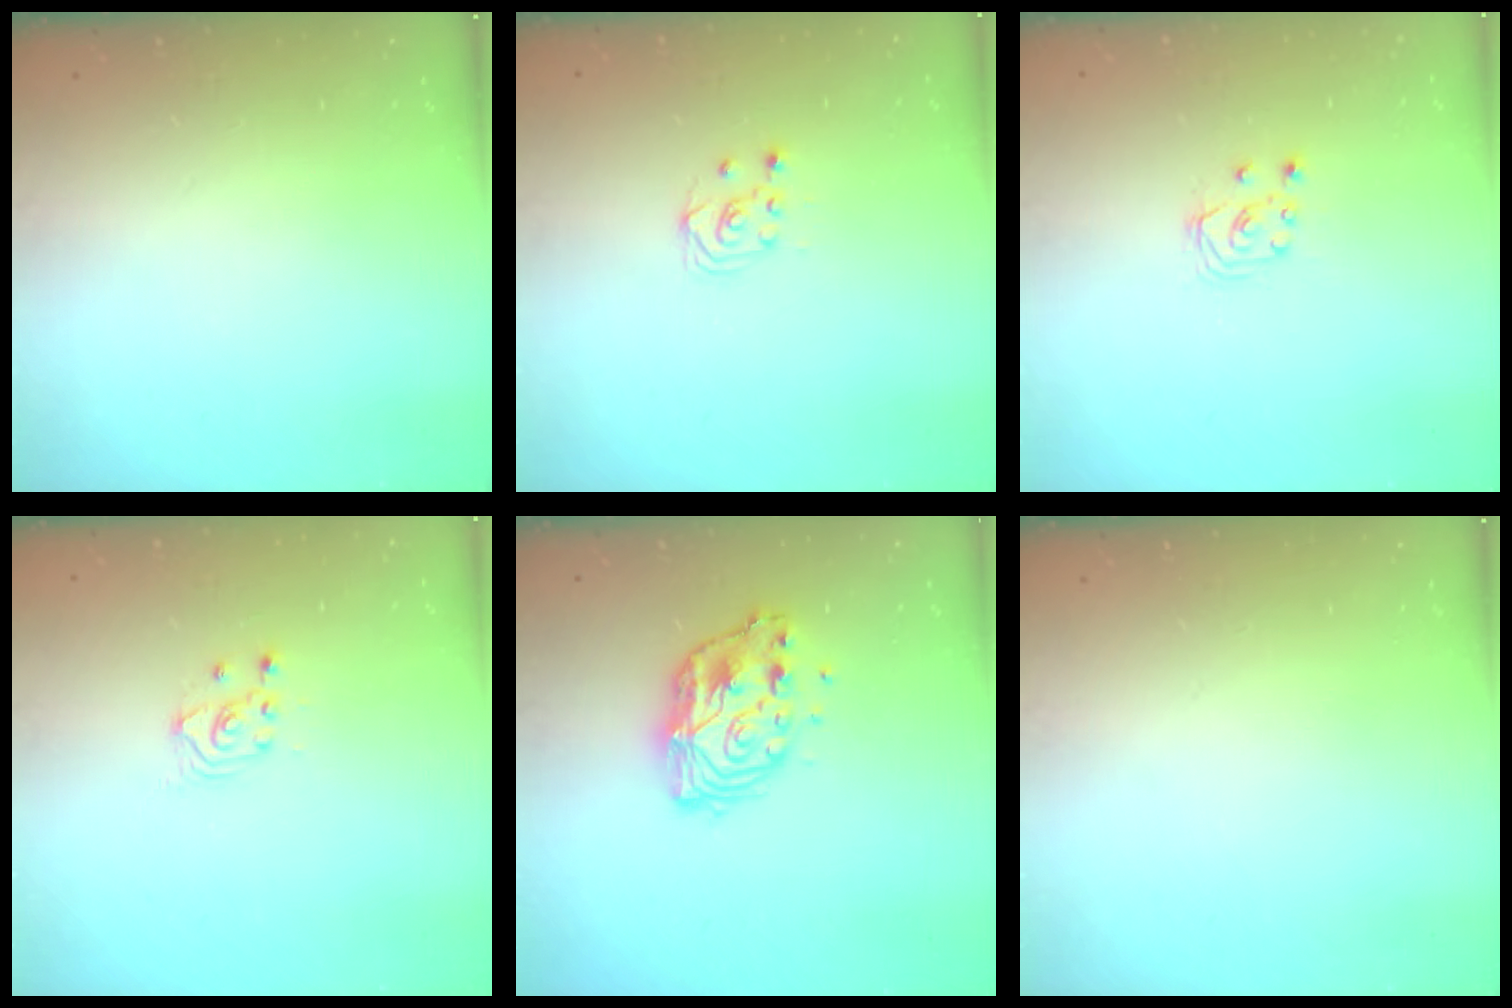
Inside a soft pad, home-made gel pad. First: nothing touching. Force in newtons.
{"total": 2.5, "press": 2.2, "slide": 1.2}
{"total": 3.0, "press": 3.0, "slide": 0.3}
{"total": 2.7, "press": 2.7, "slide": 0.2}
{"total": 11.8, "press": 11.7, "slide": 1.0}
{"total": 0.0}